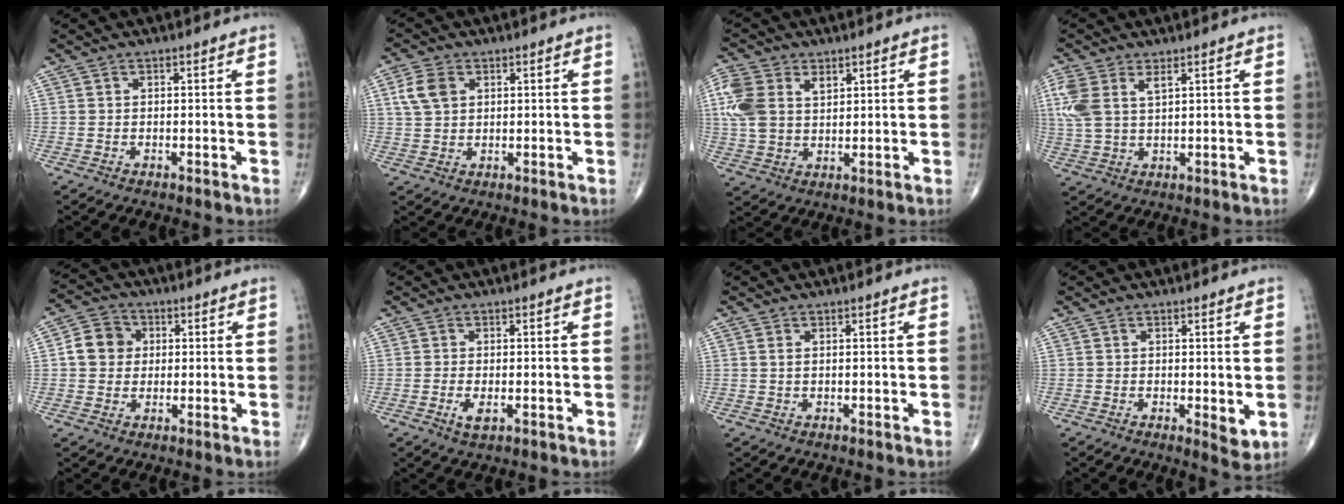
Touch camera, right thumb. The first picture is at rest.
{"total": 5.7, "force": [1.9, 4.0, 3.6], "torque": [-0.067, 0.002, 0.037]}
{"total": 10.7, "force": [3.7, 7.2, 6.9], "torque": [-0.143, 0.000, 0.074]}
{"total": 8.1, "force": [3.2, 4.0, 6.3], "torque": [-0.154, 0.007, 0.072]}
{"total": 7.0, "force": [0.8, 6.2, 3.2], "torque": [-0.039, 0.010, 0.004]}
{"total": 2.5, "force": [-0.7, 1.0, 2.2], "torque": [-0.044, -0.005, -0.013]}
{"total": 0.7, "force": [0.3, 0.3, 0.6], "torque": [-0.016, 0.005, 0.008]}
{"total": 3.0, "force": [-0.2, 1.0, 2.8], "torque": [-0.035, -0.011, -0.004]}